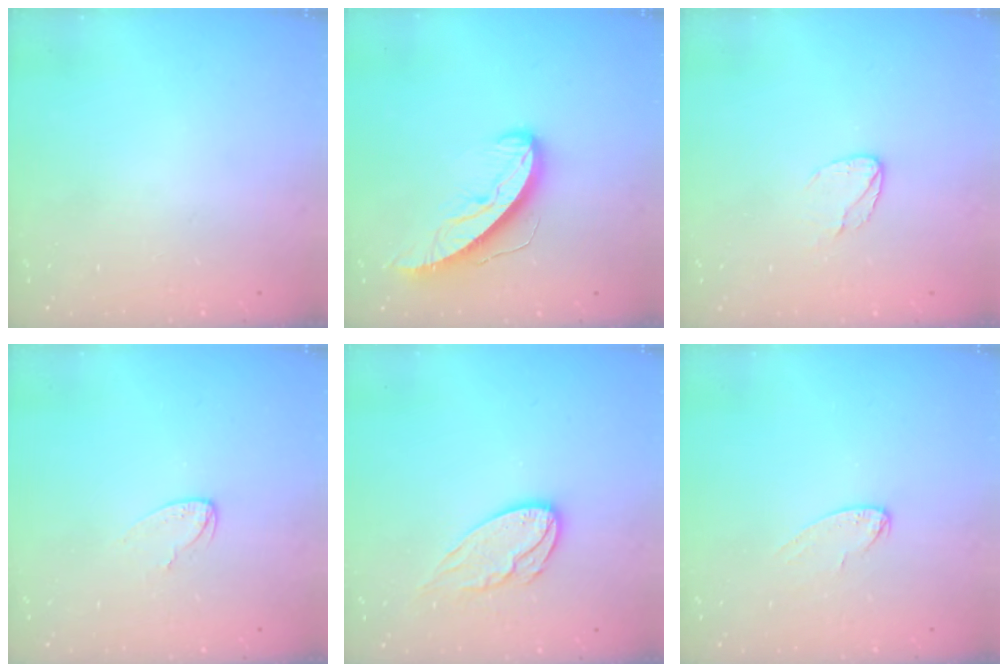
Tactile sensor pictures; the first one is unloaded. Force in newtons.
{"total": 11.1, "press": 11.1, "slide": 1.0}
{"total": 5.0, "press": 5.0, "slide": 0.5}
{"total": 3.9, "press": 3.9, "slide": 0.4}
{"total": 11.5, "press": 11.4, "slide": 1.1}
{"total": 4.9, "press": 4.9, "slide": 0.5}